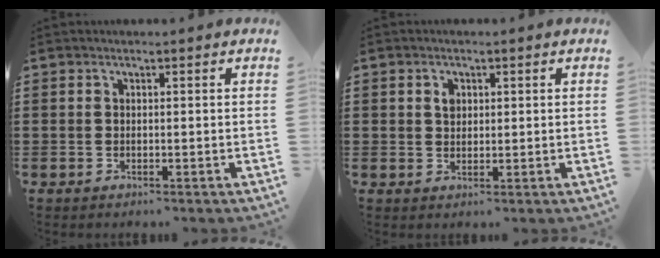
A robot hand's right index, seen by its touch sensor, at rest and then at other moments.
{"total": 1.9, "force": [0.7, 1.3, 1.3], "torque": [-0.029, 0.006, 0.012]}